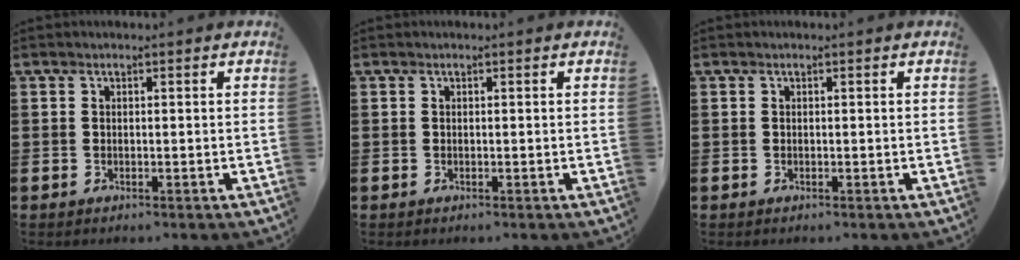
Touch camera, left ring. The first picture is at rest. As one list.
[{"total": 0.0}, {"total": 0.0}]